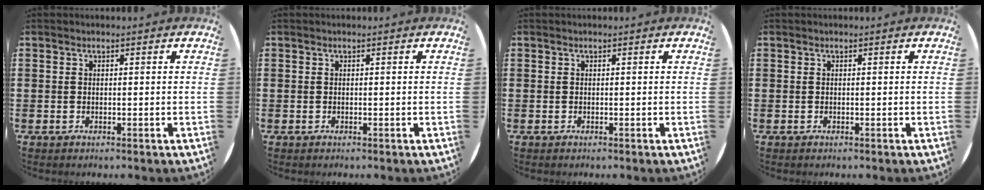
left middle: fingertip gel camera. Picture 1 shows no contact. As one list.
[{"total": 0.0}, {"total": 0.0}, {"total": 0.0}]